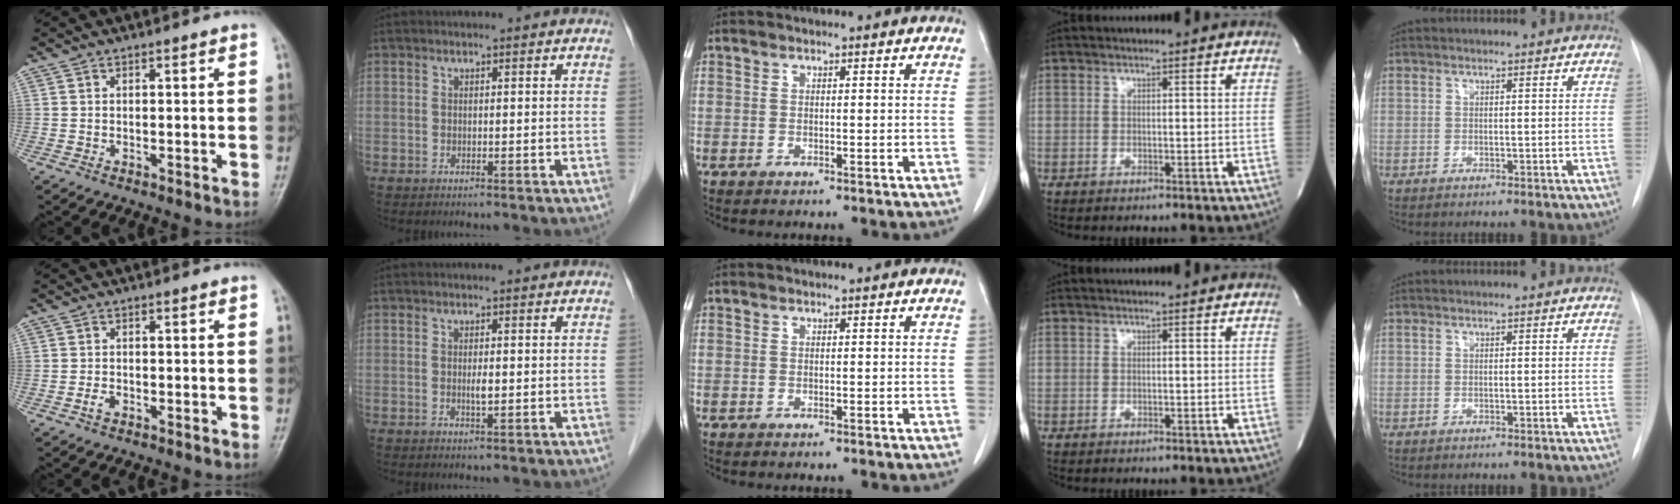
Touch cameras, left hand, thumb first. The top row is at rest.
{"thumb": {"total": 1.4, "force": [-0.8, 0.8, 0.8], "torque": [-0.018, 0.002, -0.017]}, "index": {"total": 1.2, "force": [0.0, 0.2, 1.2], "torque": [-0.022, -0.002, 0.000]}}